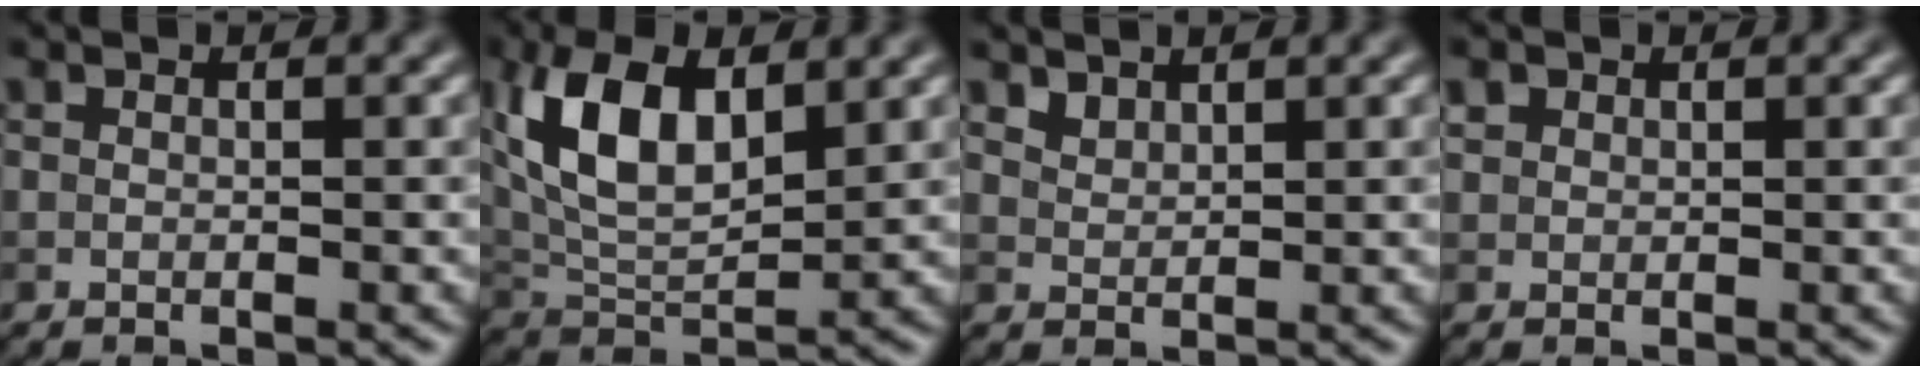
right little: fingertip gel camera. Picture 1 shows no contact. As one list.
[{"total": 8.5, "force": [2.8, 4.2, 6.8], "torque": [-0.143, 0.007, 0.049]}, {"total": 1.0, "force": [1.0, 0.1, 0.0], "torque": [-0.006, -0.006, 0.031]}, {"total": 1.1, "force": [0.6, 0.9, 0.2], "torque": [-0.002, 0.002, 0.010]}]